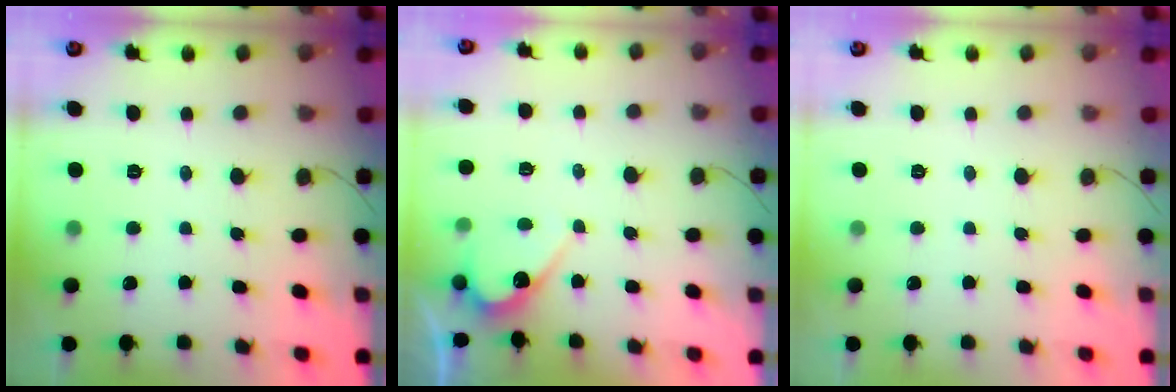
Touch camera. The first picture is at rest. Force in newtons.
{"total": 6.7, "press": 6.7, "slide": 0.3}
{"total": 0.0}